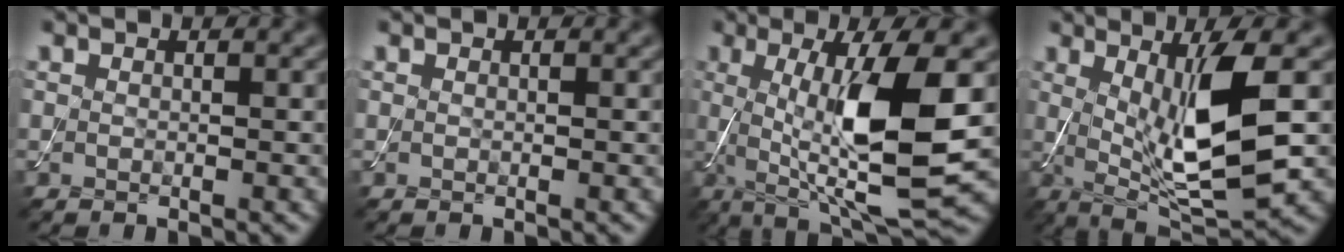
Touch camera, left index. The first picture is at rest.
{"total": 0.0}
{"total": 10.8, "force": [0.2, 2.4, 10.5], "torque": [-0.175, -0.012, 0.014]}
{"total": 9.0, "force": [0.9, 2.3, 8.7], "torque": [-0.147, -0.017, 0.025]}